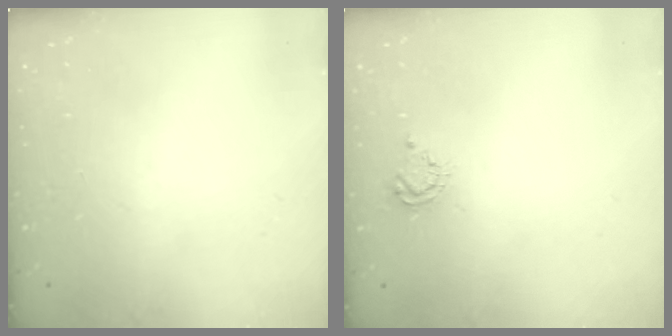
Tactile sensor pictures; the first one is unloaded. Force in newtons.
{"total": 4.0, "press": 4.0, "slide": 0.5}